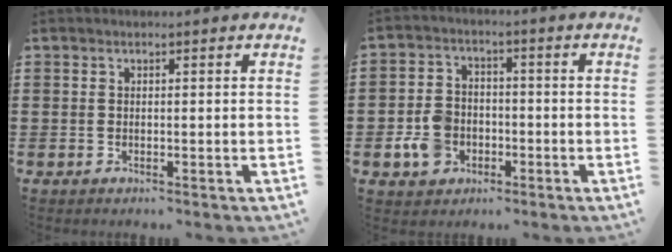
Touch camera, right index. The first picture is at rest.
{"total": 6.1, "force": [-2.2, 4.7, 3.2], "torque": [-0.087, 0.008, -0.045]}